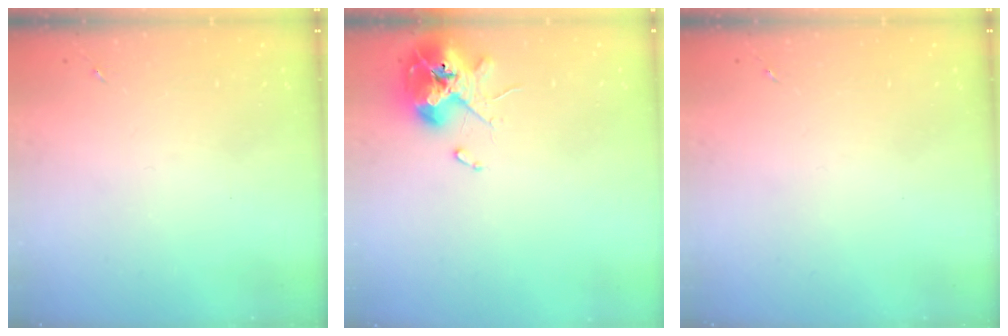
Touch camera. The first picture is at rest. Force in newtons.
{"total": 13.0, "press": 12.8, "slide": 1.8}
{"total": 0.0}